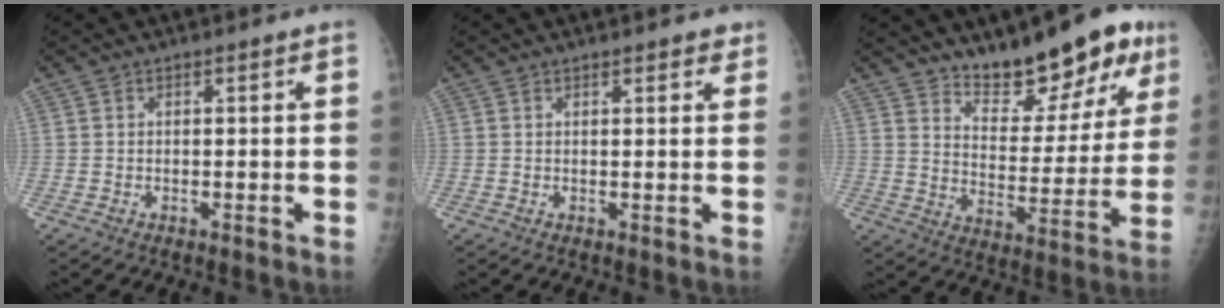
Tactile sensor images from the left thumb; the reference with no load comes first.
{"total": 2.0, "force": [1.6, 0.8, 0.9], "torque": [0.005, -0.005, 0.015]}
{"total": 15.8, "force": [11.5, 5.6, 9.2], "torque": [-0.082, -0.078, 0.180]}